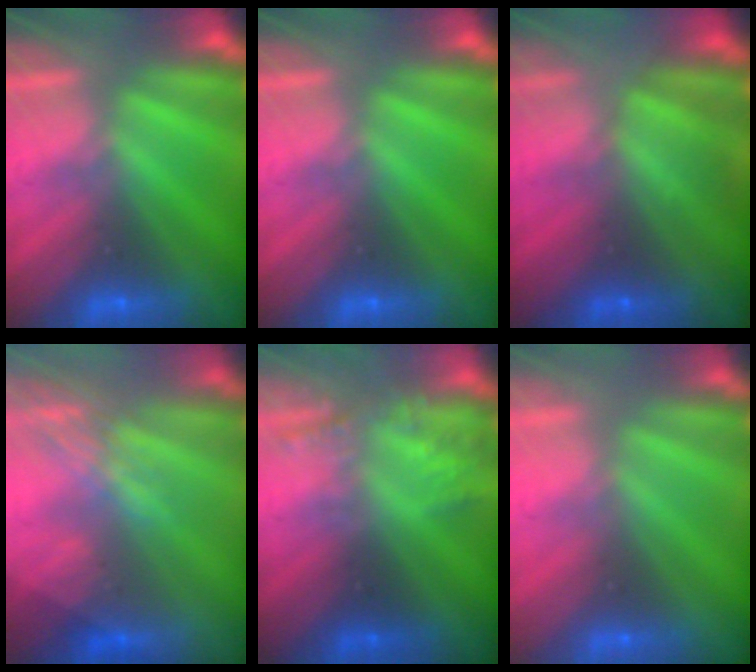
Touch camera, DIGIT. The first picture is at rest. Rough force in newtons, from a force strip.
{"total": 0.0}
{"total": 1.7}
{"total": 2.7}
{"total": 2.1}
{"total": 3.4}